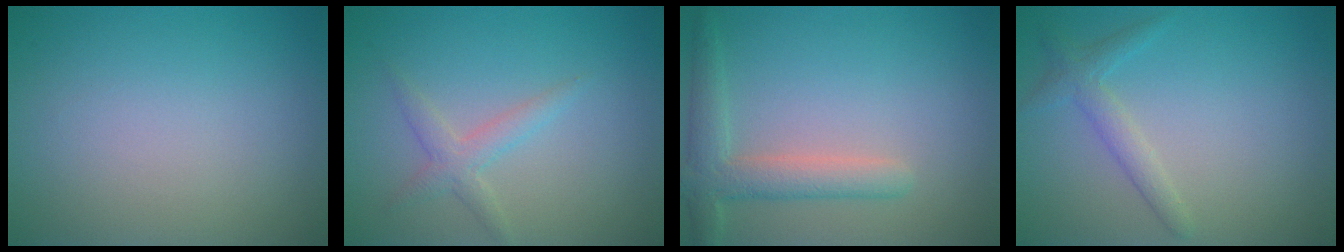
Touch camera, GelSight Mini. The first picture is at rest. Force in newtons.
{"total": 2.0, "press": 2.0, "slide": 0.0}
{"total": 3.5, "press": 3.5, "slide": 0.3}
{"total": 1.9, "press": 1.9, "slide": 0.1}